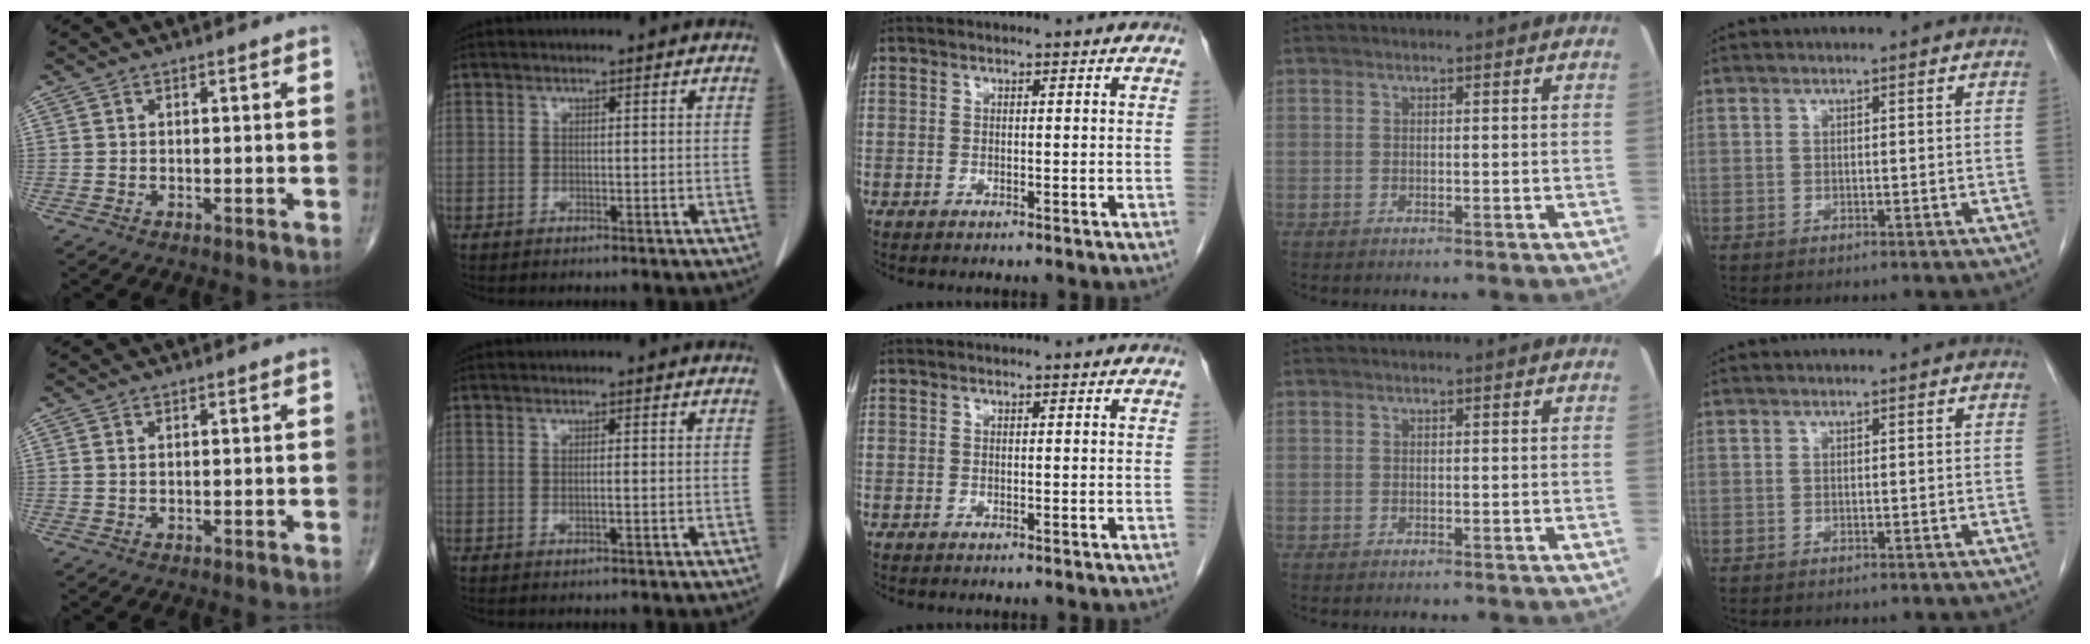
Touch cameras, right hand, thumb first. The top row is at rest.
{"thumb": {"total": 0.7, "force": [0.3, 0.4, 0.5], "torque": [-0.012, 0.002, 0.008]}, "index": {"total": 1.1, "force": [-0.1, 0.1, 1.1], "torque": [-0.022, -0.002, -0.001]}}